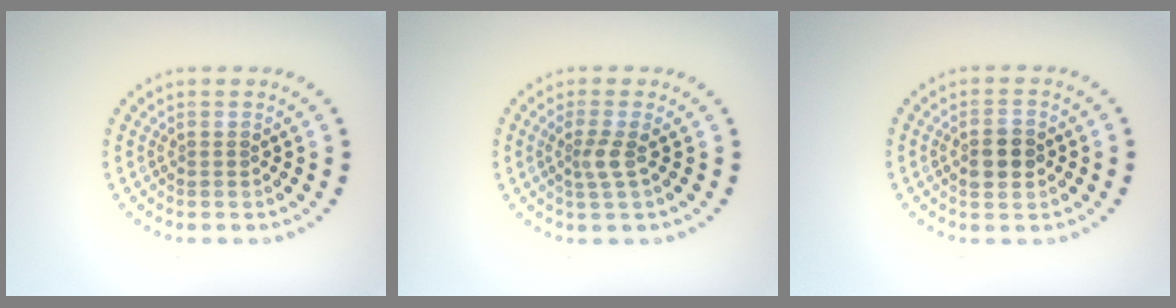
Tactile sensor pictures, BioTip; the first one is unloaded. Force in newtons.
{"total": 1.8, "press": 1.4, "slide": 1.2}
{"total": 2.9, "press": 2.9, "slide": 0.2}